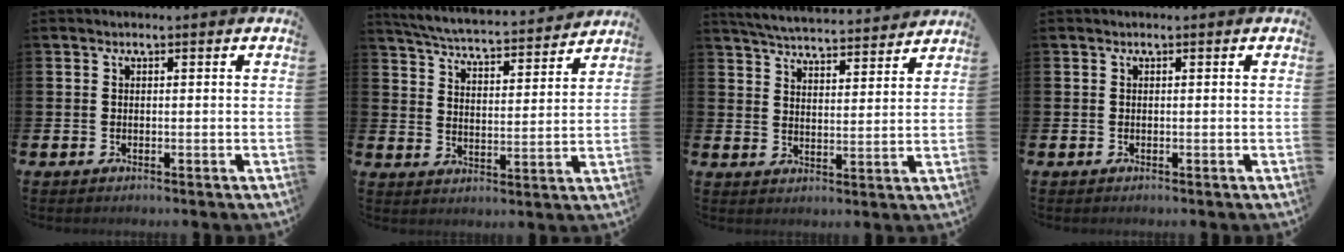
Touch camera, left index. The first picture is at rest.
{"total": 5.4, "force": [5.3, 0.3, 1.1], "torque": [-0.051, -0.043, 0.090]}
{"total": 5.5, "force": [5.5, 0.3, 0.5], "torque": [-0.030, -0.041, 0.096]}
{"total": 0.0}